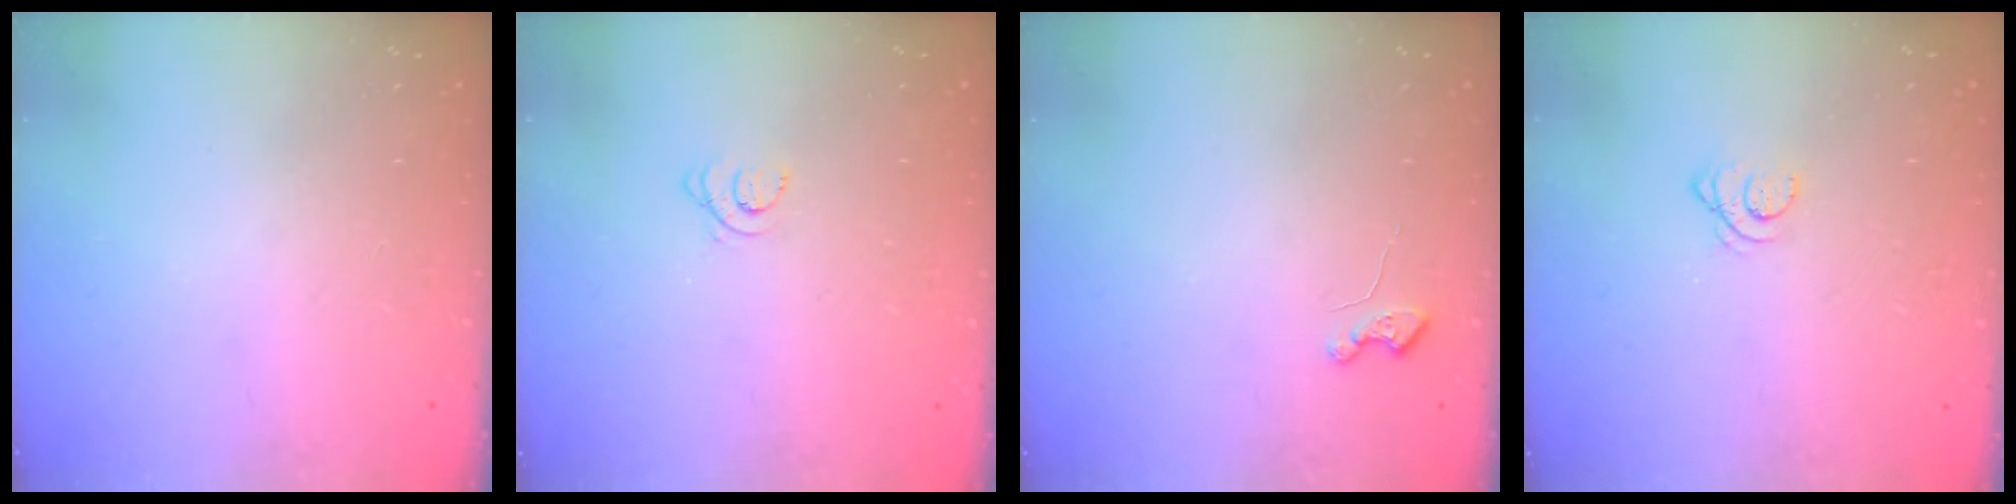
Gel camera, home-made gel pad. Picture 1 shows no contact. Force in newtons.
{"total": 3.5, "press": 3.5, "slide": 0.3}
{"total": 2.7, "press": 2.7, "slide": 0.4}
{"total": 2.0, "press": 2.0, "slide": 0.2}